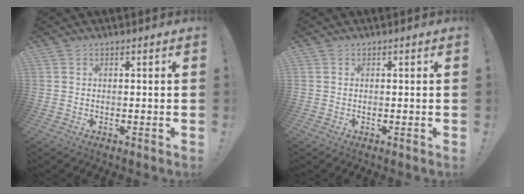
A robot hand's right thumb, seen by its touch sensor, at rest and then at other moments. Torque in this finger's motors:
{"motor_torque": [-0.03, 0.04, 0.30, -0.24, -0.07]}